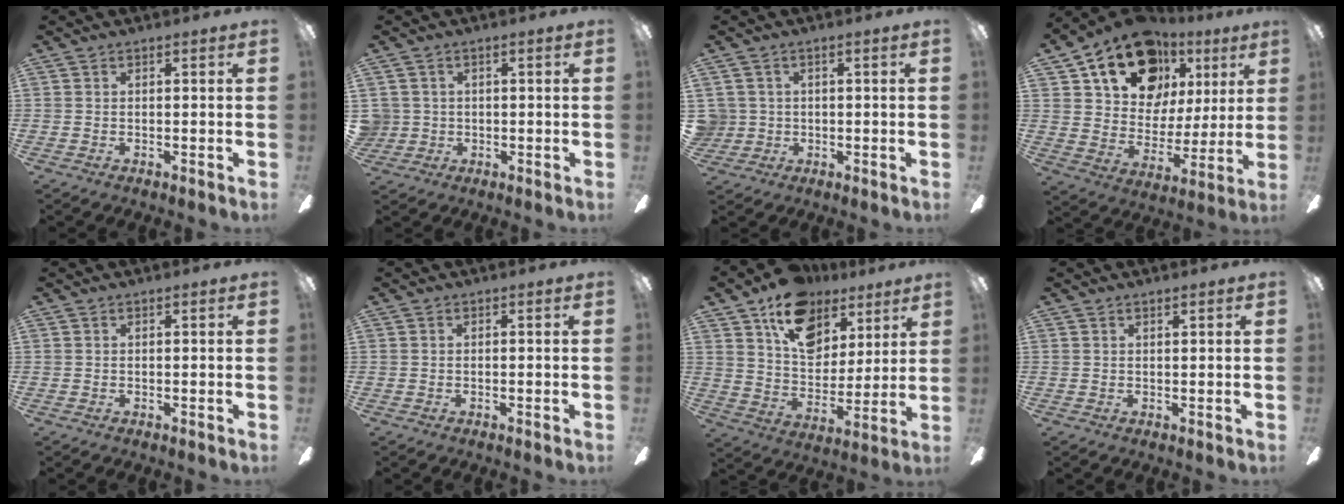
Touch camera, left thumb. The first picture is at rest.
{"total": 3.1, "force": [0.6, 3.1, 0.2], "torque": [-0.013, 0.008, 0.011]}
{"total": 3.5, "force": [0.6, 3.4, 0.2], "torque": [-0.015, 0.010, 0.014]}
{"total": 20.3, "force": [12.2, 13.2, 9.4], "torque": [-0.172, -0.056, 0.225]}
{"total": 0.0}
{"total": 0.0}
{"total": 17.3, "force": [10.8, 11.1, 7.9], "torque": [-0.122, -0.054, 0.198]}
{"total": 0.8, "force": [0.8, 0.0, 0.3], "torque": [-0.007, -0.001, 0.014]}